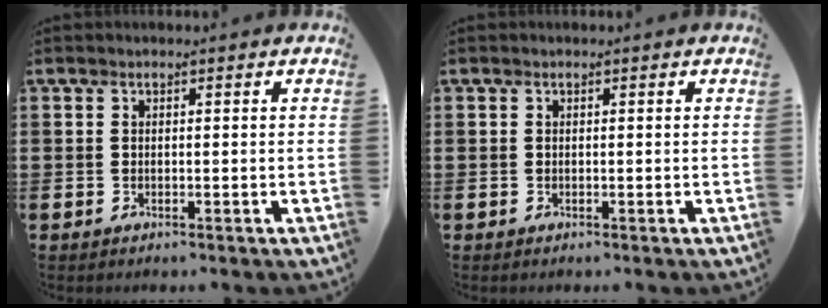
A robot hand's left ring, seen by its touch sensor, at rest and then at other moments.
{"total": 0.0}